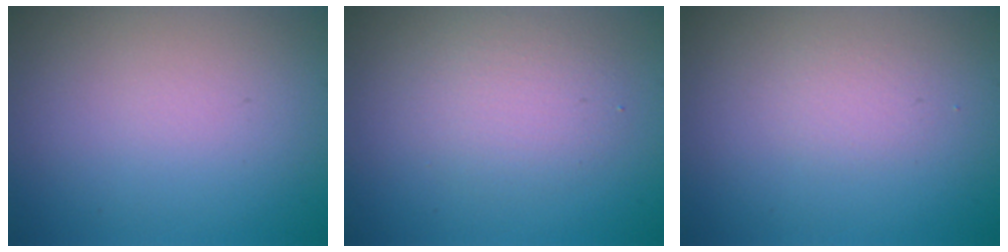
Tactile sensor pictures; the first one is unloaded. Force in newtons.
{"total": 2.7, "press": 2.7, "slide": 0.3}
{"total": 1.1, "press": 1.1, "slide": 0.0}